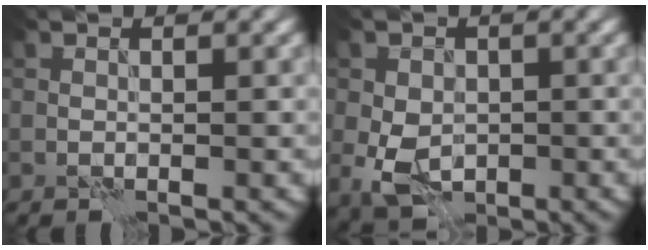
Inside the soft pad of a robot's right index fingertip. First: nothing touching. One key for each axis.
{"total": 5.1, "fx": -0.8, "fy": 3.8, "fz": 3.3, "tx": -0.070, "ty": -0.008, "tz": -0.018}